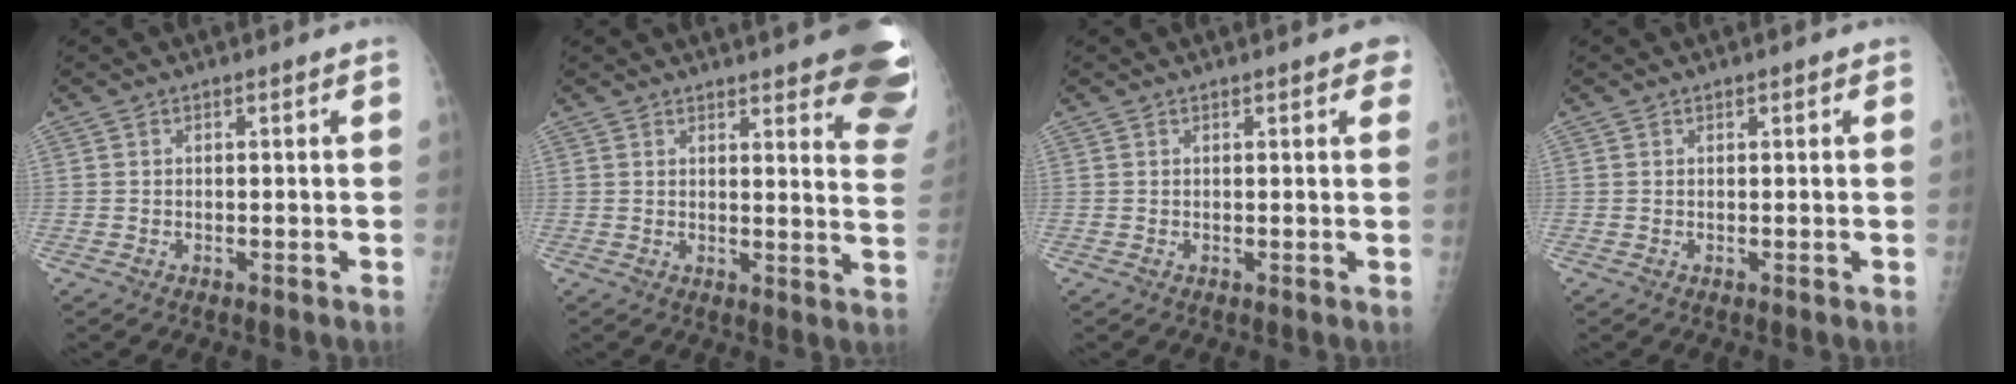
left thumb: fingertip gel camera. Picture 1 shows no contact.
{"total": 19.2, "force": [14.2, 4.5, 12.1], "torque": [-0.120, -0.080, 0.149]}
{"total": 2.6, "force": [1.6, 1.0, 1.8], "torque": [-0.010, -0.001, 0.016]}
{"total": 0.8, "force": [0.5, 0.4, 0.5], "torque": [-0.006, -0.001, 0.005]}